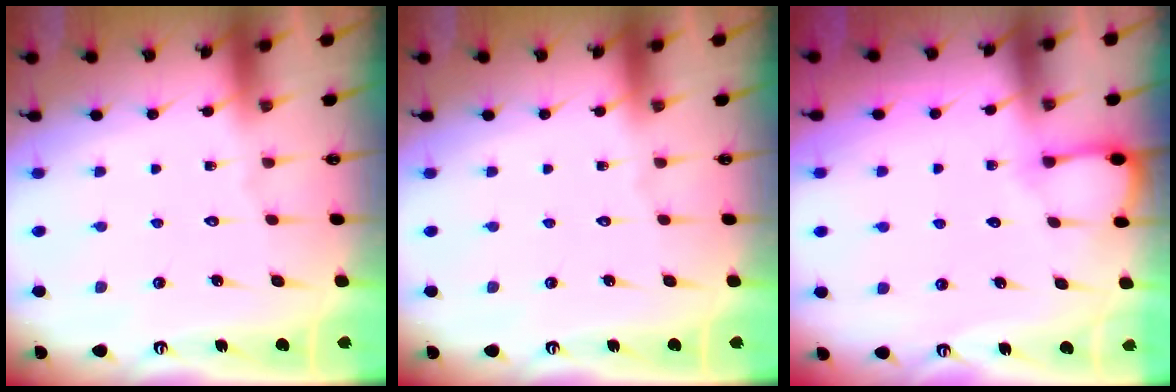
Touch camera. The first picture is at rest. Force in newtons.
{"total": 0.0}
{"total": 4.2, "press": 4.2, "slide": 0.3}